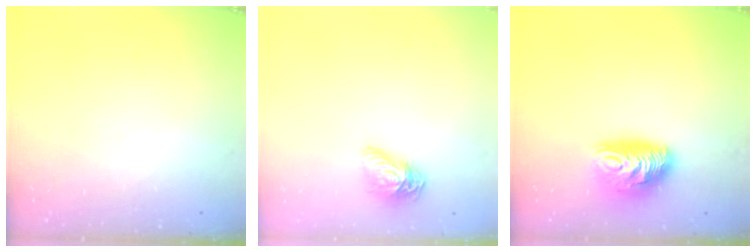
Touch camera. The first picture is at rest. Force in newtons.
{"total": 10.0, "press": 10.0, "slide": 0.8}
{"total": 10.8, "press": 10.7, "slide": 1.0}